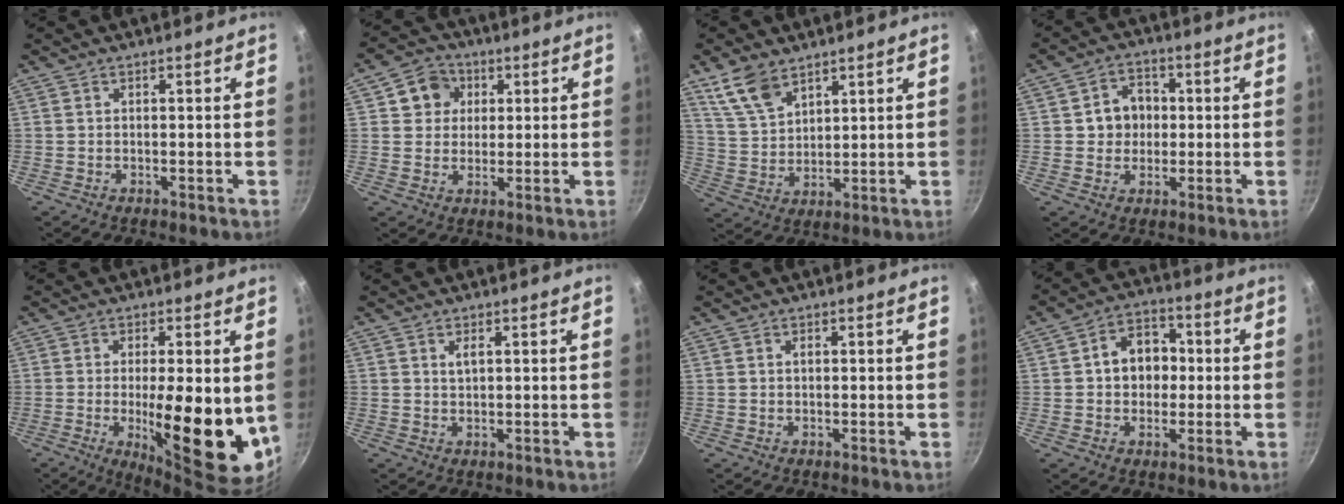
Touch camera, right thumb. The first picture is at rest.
{"total": 7.1, "force": [2.3, 6.3, 2.3], "torque": [0.002, 0.007, 0.030]}
{"total": 8.5, "force": [5.9, 4.2, 4.4], "torque": [-0.073, -0.021, 0.129]}
{"total": 5.6, "force": [0.6, 4.8, 2.8], "torque": [-0.013, 0.004, 0.004]}
{"total": 15.5, "force": [-1.5, 4.7, 14.7], "torque": [-0.204, -0.011, -0.014]}
{"total": 1.8, "force": [0.7, 0.8, 1.4], "torque": [-0.024, -0.002, 0.015]}
{"total": 0.6, "force": [0.2, 0.5, 0.4], "torque": [-0.006, 0.004, 0.004]}
{"total": 9.3, "force": [0.5, 7.2, 5.8], "torque": [-0.048, 0.016, -0.003]}